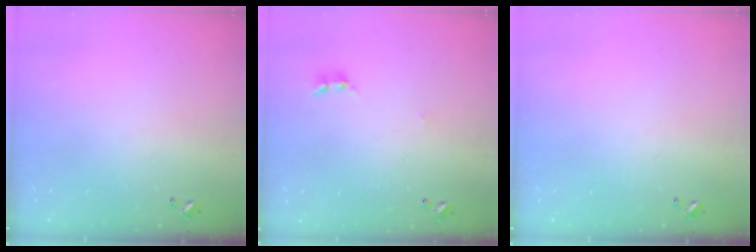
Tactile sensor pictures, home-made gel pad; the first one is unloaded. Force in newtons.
{"total": 0.9, "press": 0.8, "slide": 0.4}
{"total": 0.0}